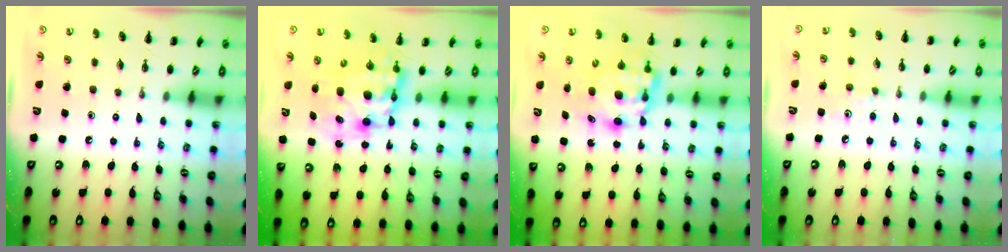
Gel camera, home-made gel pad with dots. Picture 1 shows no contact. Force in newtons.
{"total": 9.8, "press": 9.5, "slide": 2.6}
{"total": 6.2, "press": 6.1, "slide": 1.0}
{"total": 4.8, "press": 4.6, "slide": 1.3}